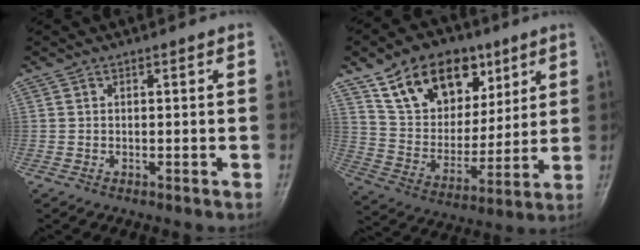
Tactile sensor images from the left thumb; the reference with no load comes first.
{"total": 19.1, "force": [10.5, 12.4, 10.0], "torque": [-0.120, -0.032, 0.190]}